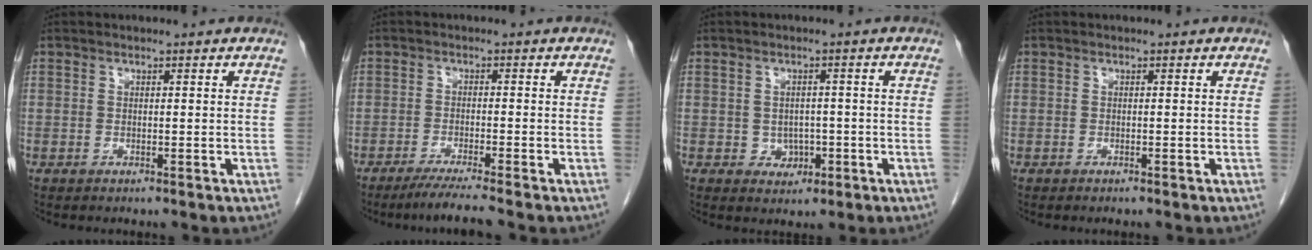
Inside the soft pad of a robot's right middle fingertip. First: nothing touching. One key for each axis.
{"total": 5.1, "fx": -4.1, "fy": -1.0, "fz": 2.7, "tx": -0.044, "ty": -0.017, "tz": -0.073}
{"total": 2.9, "fx": -0.7, "fy": 2.4, "fz": 1.4, "tx": -0.014, "ty": 0.005, "tz": 0.000}
{"total": 0.0}